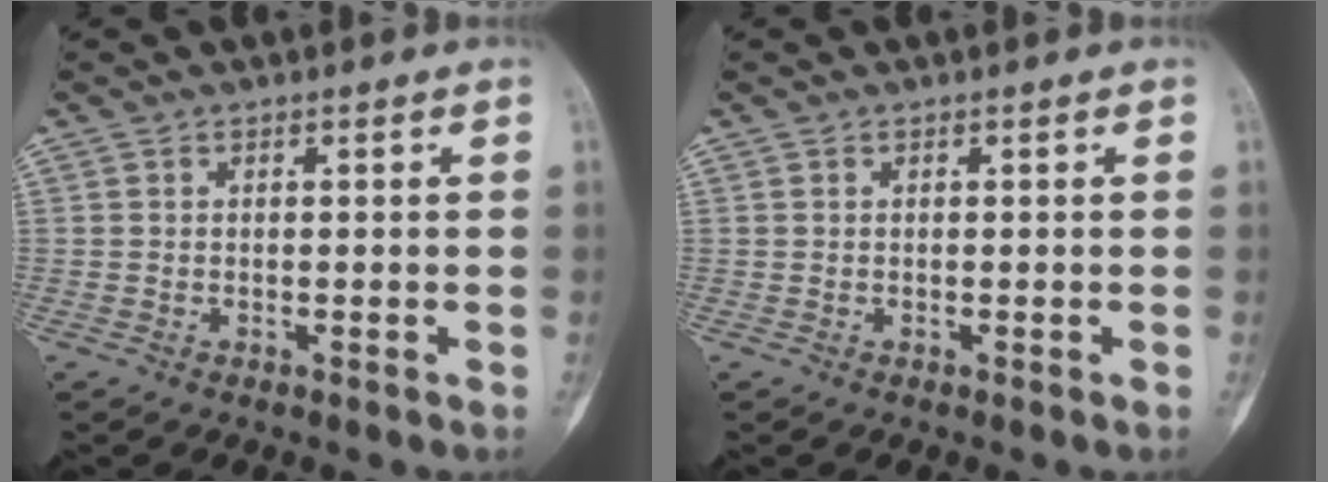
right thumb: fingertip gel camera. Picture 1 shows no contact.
{"total": 0.0}